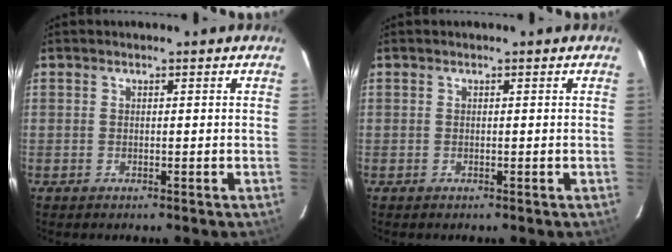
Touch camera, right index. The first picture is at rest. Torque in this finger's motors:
{"motor_torque": [0.10, 0.10, 0.00, 0.00]}